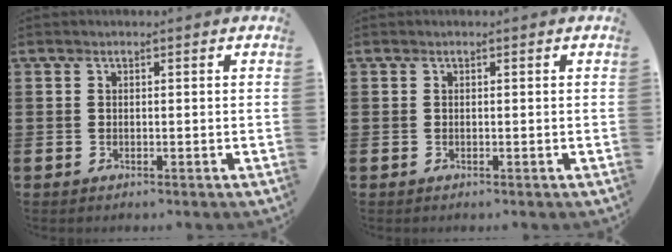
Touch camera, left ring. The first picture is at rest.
{"total": 0.0}